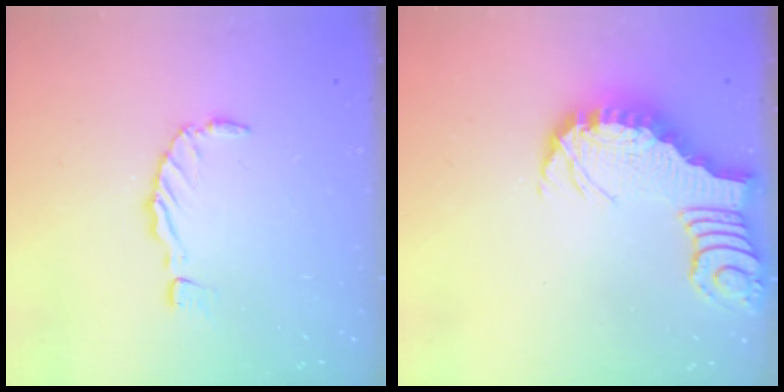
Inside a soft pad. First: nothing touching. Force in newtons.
{"total": 3.0, "press": 3.0, "slide": 0.6}